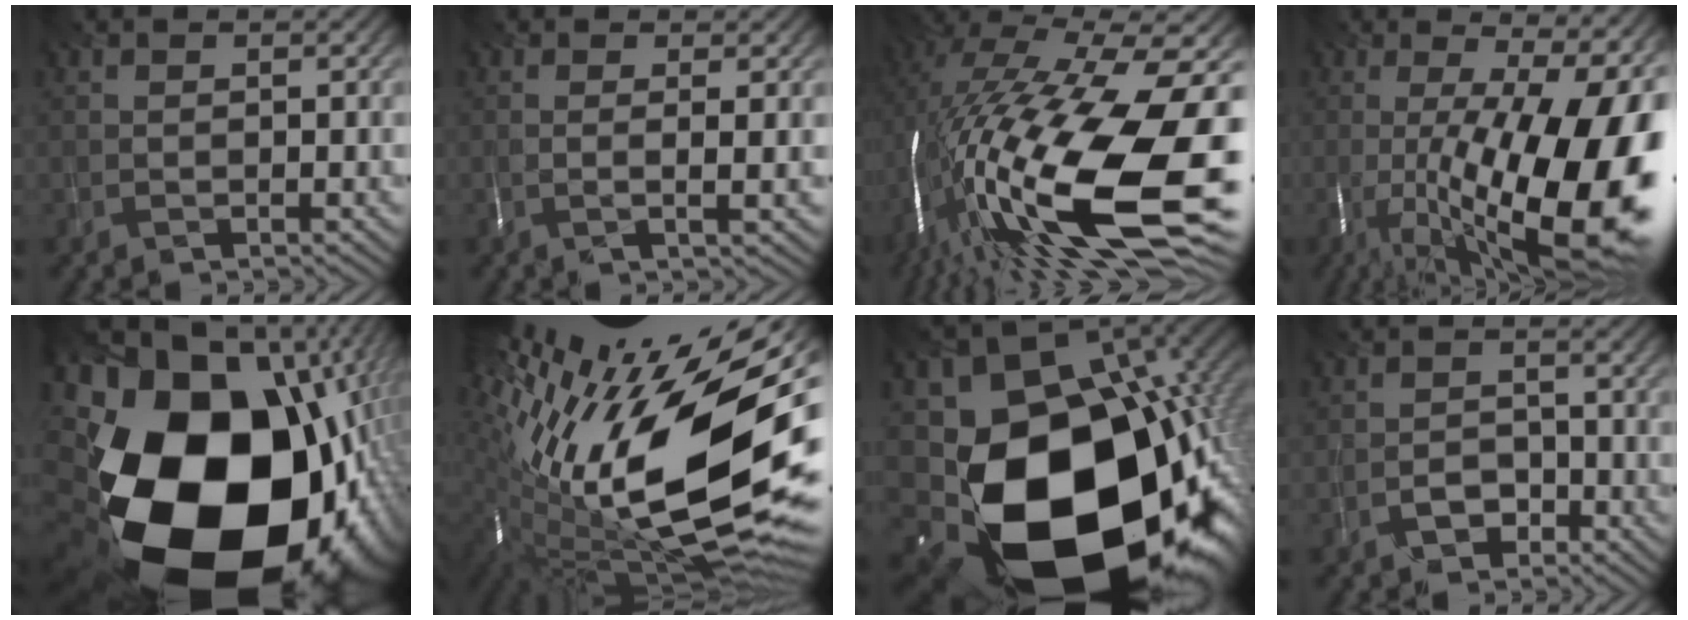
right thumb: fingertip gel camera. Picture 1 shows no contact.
{"total": 2.6, "force": [0.1, 0.1, 2.6], "torque": [-0.041, 0.001, -0.003]}
{"total": 21.4, "force": [-5.5, 7.5, 19.3], "torque": [-0.374, -0.026, -0.100]}
{"total": 19.9, "force": [-3.8, 6.9, 18.3], "torque": [-0.237, -0.013, -0.077]}
{"total": 24.3, "force": [-6.2, 17.0, 16.1], "torque": [-0.345, -0.101, -0.058]}
{"total": 19.3, "force": [2.6, 7.3, 17.6], "torque": [-0.324, -0.031, 0.059]}
{"total": 22.4, "force": [-7.8, 15.5, 14.2], "torque": [-0.293, -0.102, -0.069]}
{"total": 2.4, "force": [-2.2, 0.8, 0.2], "torque": [0.001, 0.000, -0.044]}